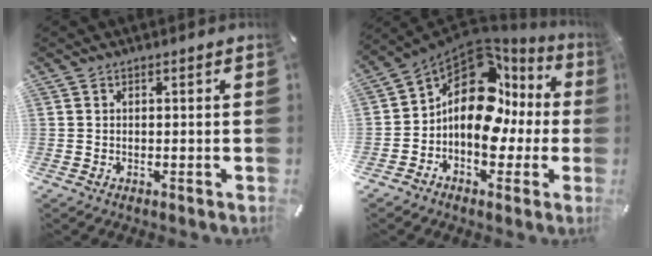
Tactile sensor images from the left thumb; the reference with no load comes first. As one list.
[{"total": 16.5, "force": [1.4, 11.4, 11.8], "torque": [-0.197, -0.022, 0.022]}]